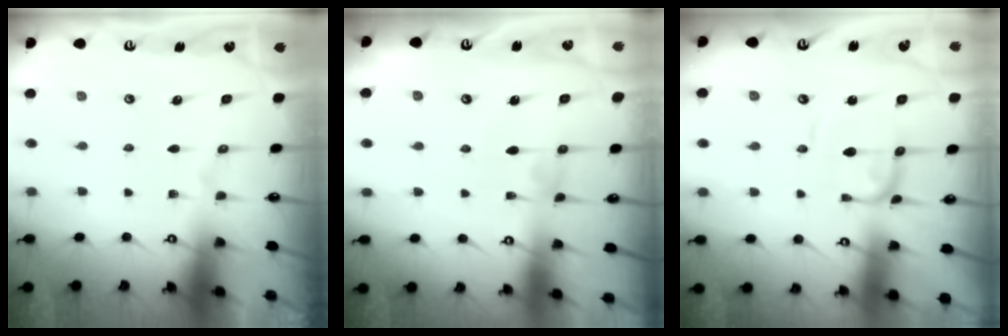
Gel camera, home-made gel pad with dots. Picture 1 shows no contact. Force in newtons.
{"total": 0.9, "press": 0.8, "slide": 0.2}
{"total": 0.6, "press": 0.6, "slide": 0.3}